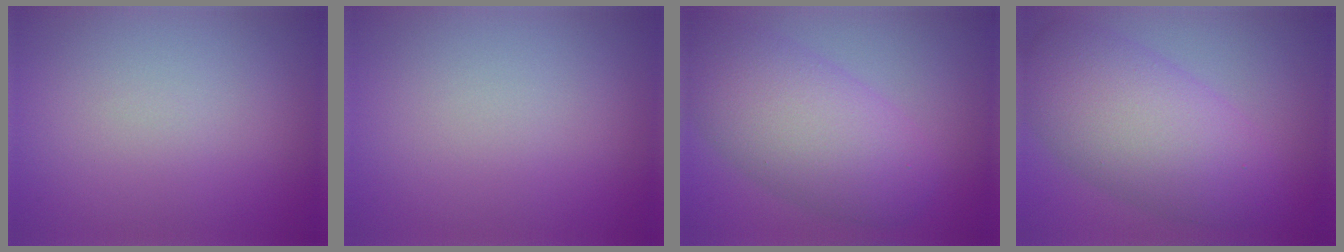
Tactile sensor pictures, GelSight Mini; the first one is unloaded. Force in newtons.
{"total": 0.0}
{"total": 7.5, "press": 7.5, "slide": 0.3}
{"total": 8.0, "press": 8.0, "slide": 0.2}